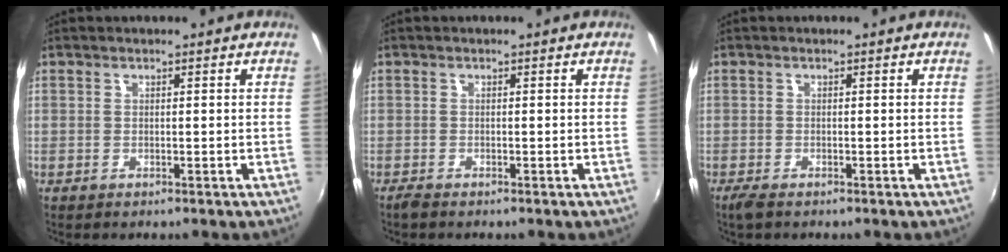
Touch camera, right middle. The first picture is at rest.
{"total": 1.2, "force": [-1.0, 0.2, 0.5], "torque": [-0.011, -0.005, -0.022]}
{"total": 2.0, "force": [-1.5, 0.5, 1.2], "torque": [-0.027, -0.009, -0.029]}